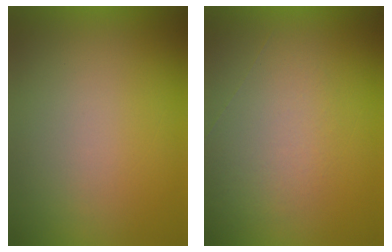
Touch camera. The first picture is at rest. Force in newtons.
{"total": 1.0}